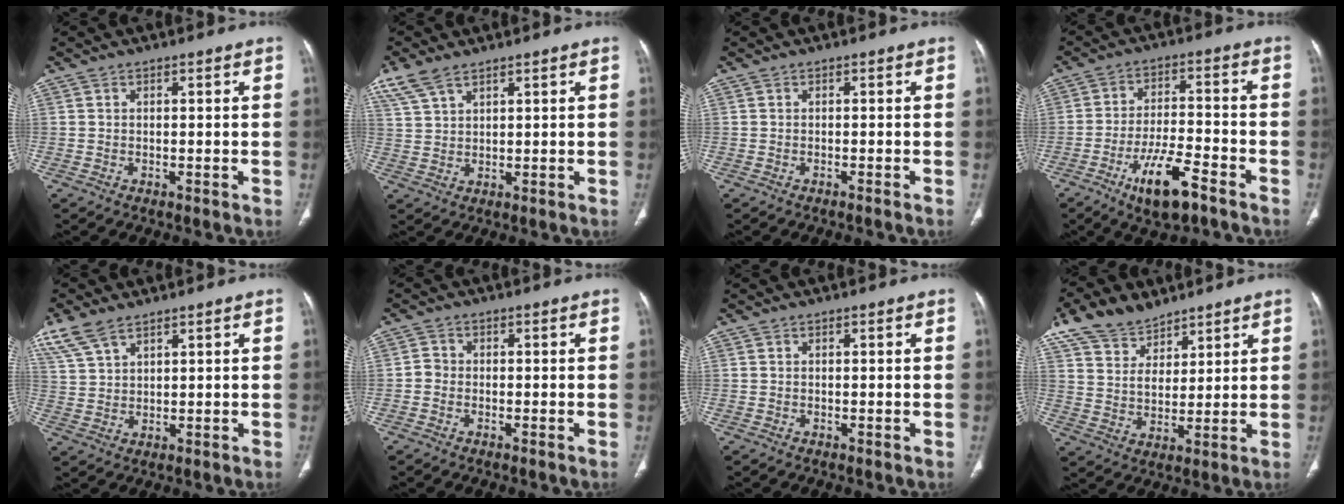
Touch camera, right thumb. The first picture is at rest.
{"total": 5.6, "force": [4.0, 2.3, 3.1], "torque": [-0.068, 0.003, 0.093]}
{"total": 1.2, "force": [-0.9, -0.2, 0.6], "torque": [-0.009, 0.011, -0.011]}
{"total": 11.0, "force": [-6.5, 3.4, 8.2], "torque": [-0.146, 0.032, -0.106]}
{"total": 6.5, "force": [4.7, 2.8, 3.6], "torque": [-0.077, 0.000, 0.108]}
{"total": 1.6, "force": [-0.7, 1.2, 0.8], "torque": [-0.011, 0.004, -0.021]}
{"total": 0.0}
{"total": 11.1, "force": [6.5, 8.4, 3.1], "torque": [-0.032, -0.005, 0.122]}